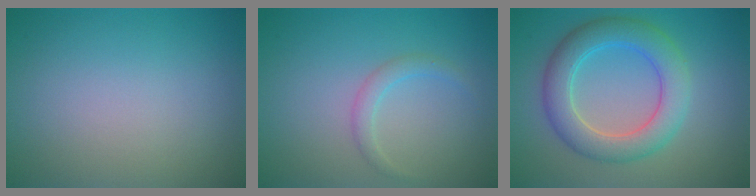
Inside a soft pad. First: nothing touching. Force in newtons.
{"total": 1.4, "press": 1.4, "slide": 0.1}
{"total": 5.6, "press": 5.6, "slide": 0.2}